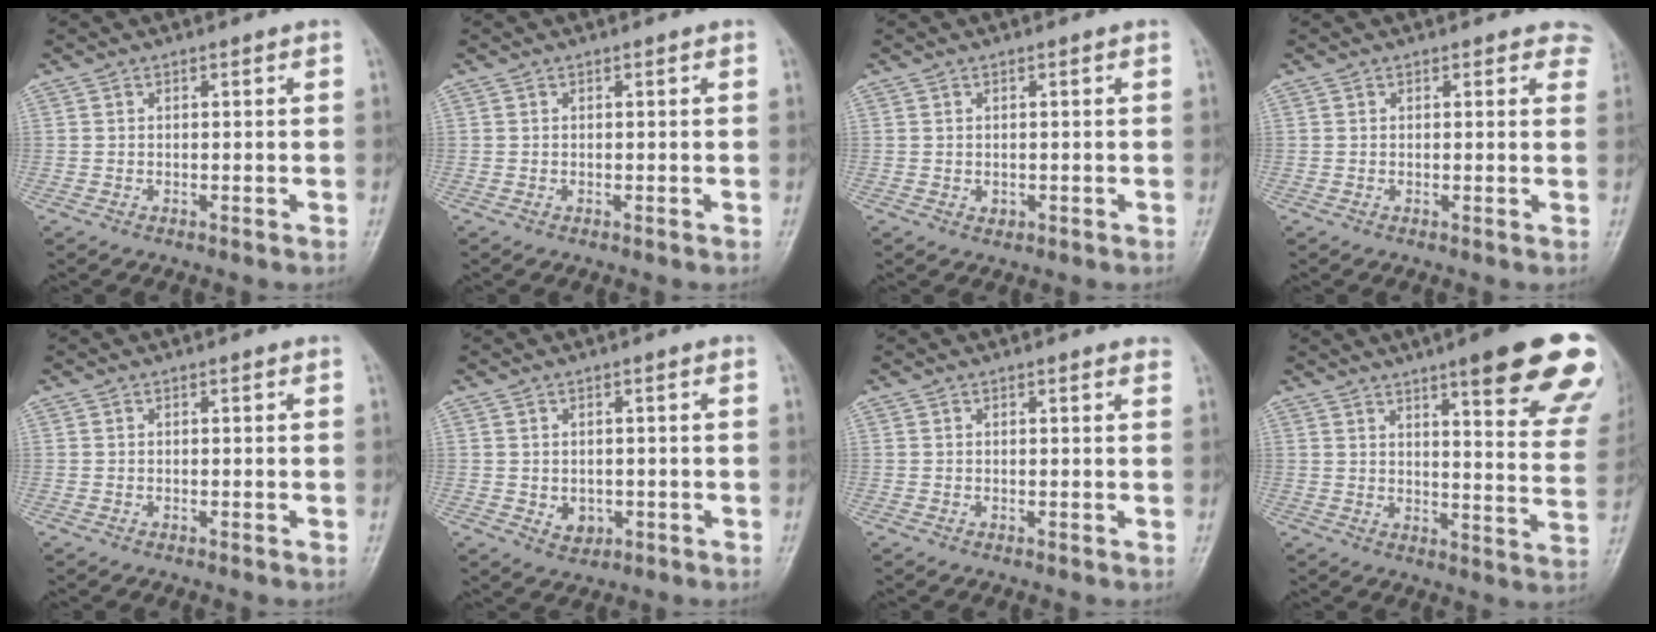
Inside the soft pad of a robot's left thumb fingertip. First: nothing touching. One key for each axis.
{"total": 0.0}
{"total": 0.9, "fx": -0.1, "fy": 0.8, "fz": 0.5, "tx": -0.004, "ty": 0.000, "tz": 0.002}
{"total": 3.3, "fx": 2.7, "fy": 1.7, "fz": 0.8, "tx": 0.026, "ty": -0.009, "tz": 0.011}
{"total": 0.0}
{"total": 3.0, "fx": -0.5, "fy": 2.5, "fz": 1.7, "tx": -0.013, "ty": -0.001, "tz": 0.003}
{"total": 1.3, "fx": 1.0, "fy": 0.2, "fz": 0.8, "tx": -0.005, "ty": 0.001, "tz": 0.010}
{"total": 22.4, "fx": 13.8, "fy": 4.1, "fz": 17.1, "tx": -0.191, "ty": -0.051, "tz": 0.169}